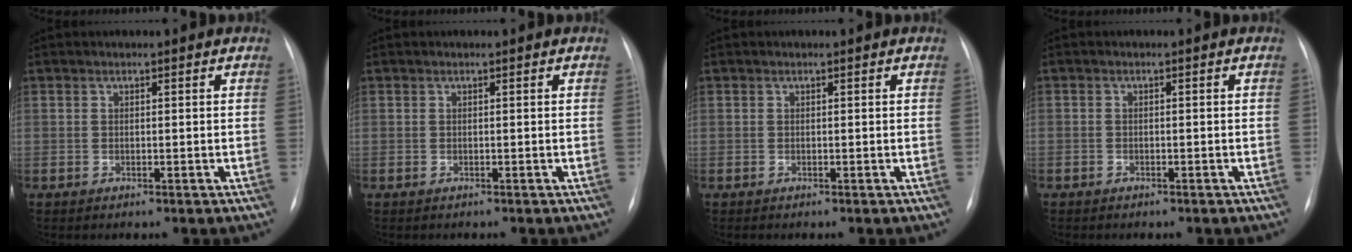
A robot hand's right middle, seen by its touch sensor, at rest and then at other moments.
{"total": 0.0}
{"total": 0.0}
{"total": 1.0, "force": [-0.8, 0.6, 0.3], "torque": [-0.006, 0.003, -0.011]}